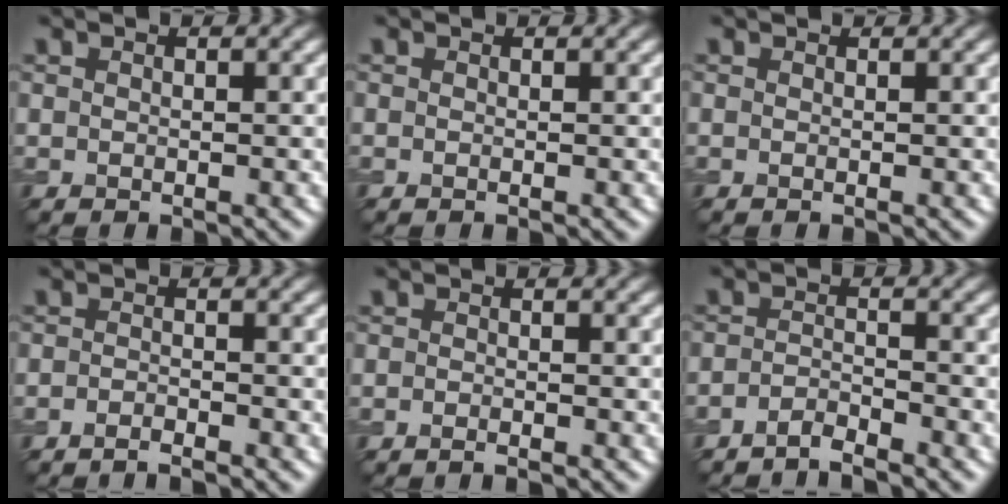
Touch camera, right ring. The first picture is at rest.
{"total": 0.0}
{"total": 0.6, "force": [0.5, 0.1, 0.3], "torque": [-0.011, -0.001, -0.001]}
{"total": 1.5, "force": [-1.3, 0.1, 0.6], "torque": [-0.008, -0.001, -0.028]}
{"total": 1.1, "force": [-1.0, 0.0, 0.5], "torque": [-0.008, -0.005, -0.020]}
{"total": 2.2, "force": [-2.0, 0.2, 0.7], "torque": [-0.009, 0.000, -0.046]}